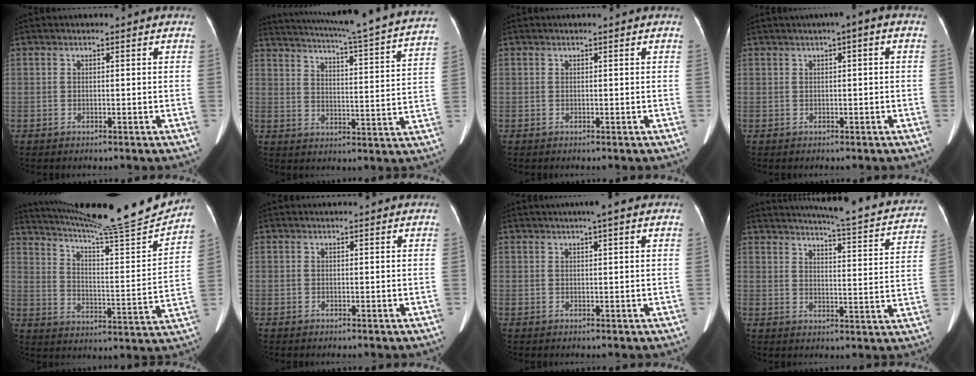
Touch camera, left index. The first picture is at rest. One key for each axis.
{"total": 27.4, "fx": 24.5, "fy": 0.2, "fz": 12.3, "tx": -0.202, "ty": -0.053, "tz": 0.306}
{"total": 0.0}
{"total": 2.2, "fx": 0.6, "fy": 0.2, "fz": 2.1, "tx": -0.027, "ty": 0.013, "tz": 0.007}
{"total": 21.4, "fx": 19.9, "fy": -1.0, "fz": 7.8, "tx": -0.137, "ty": -0.054, "tz": 0.287}
{"total": 1.8, "fx": 1.7, "fy": -0.1, "fz": 0.5, "tx": -0.008, "ty": 0.015, "tz": 0.024}
{"total": 3.6, "fx": 2.6, "fy": -0.2, "fz": 2.4, "tx": -0.033, "ty": 0.020, "tz": 0.040}
{"total": 21.6, "fx": 19.9, "fy": 1.9, "fz": 8.4, "tx": -0.116, "ty": -0.047, "tz": 0.235}